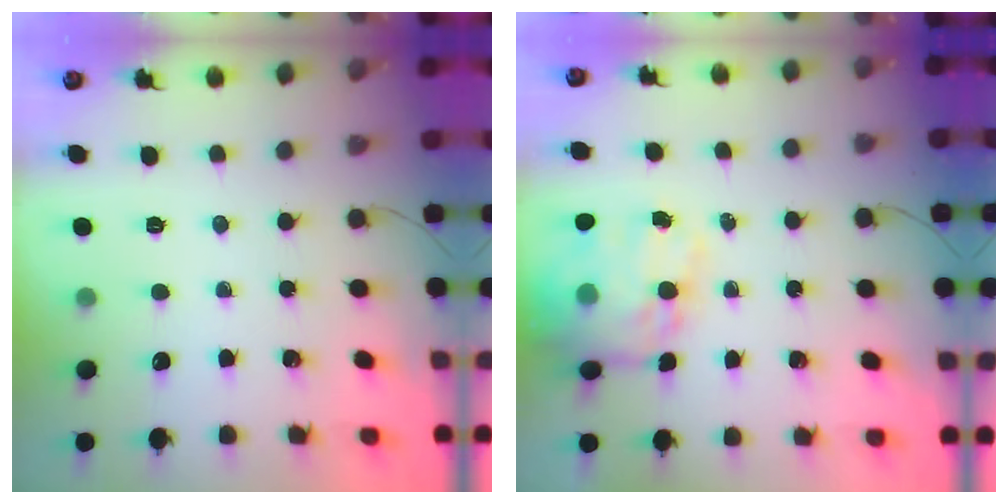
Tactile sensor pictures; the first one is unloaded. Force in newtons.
{"total": 18.7, "press": 18.1, "slide": 4.5}